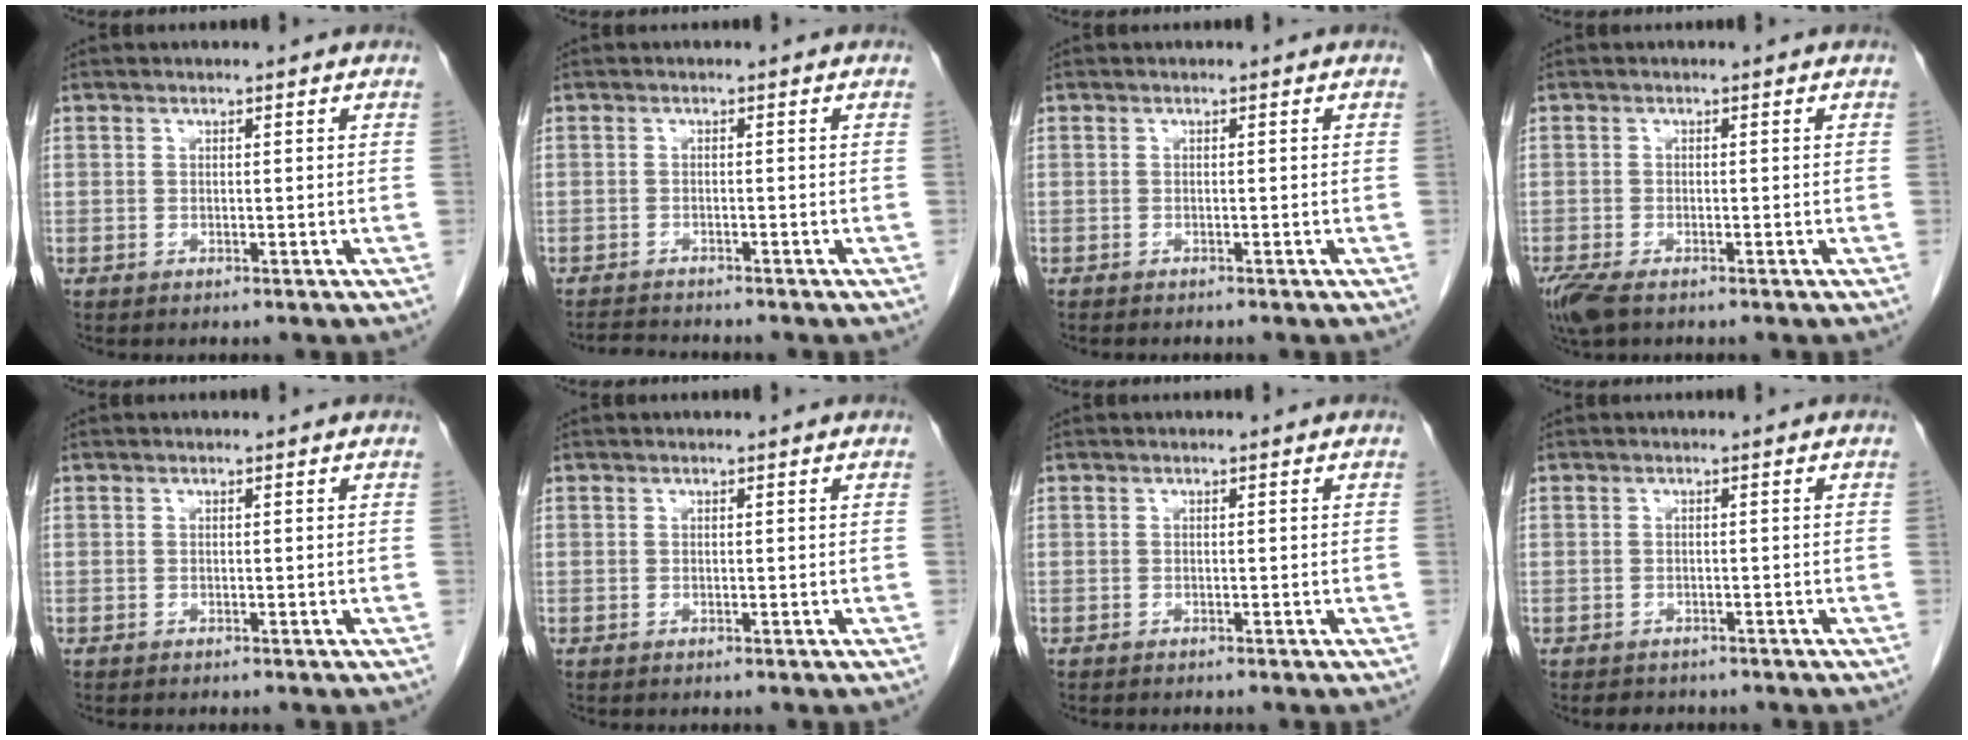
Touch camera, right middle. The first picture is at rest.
{"total": 3.1, "force": [-3.1, 0.0, 0.5], "torque": [-0.010, -0.014, -0.052]}
{"total": 1.6, "force": [-1.4, 0.2, 0.7], "torque": [-0.011, -0.002, -0.017]}
{"total": 4.7, "force": [-3.2, 1.7, 3.0], "torque": [-0.067, -0.014, -0.056]}
{"total": 0.7, "force": [-0.6, 0.1, 0.3], "torque": [-0.006, -0.001, -0.009]}
{"total": 0.0}
{"total": 1.3, "force": [-1.2, 0.2, 0.6], "torque": [-0.010, -0.002, -0.014]}
{"total": 2.7, "force": [-2.3, 1.4, 0.5], "torque": [-0.015, 0.000, -0.030]}